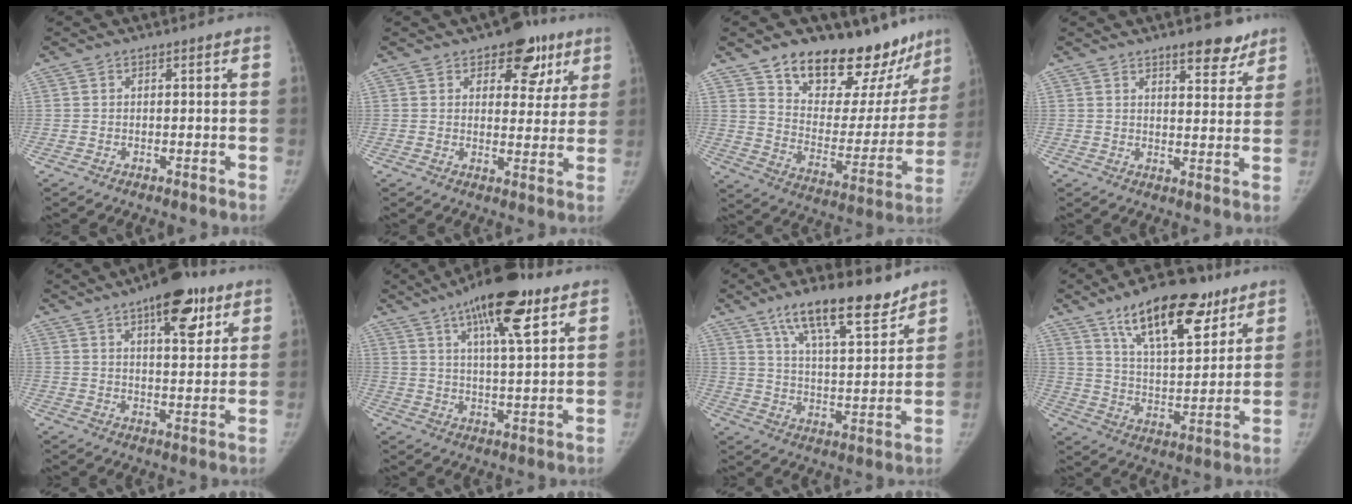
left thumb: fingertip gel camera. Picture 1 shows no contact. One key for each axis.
{"total": 9.9, "fx": 5.7, "fy": 5.8, "fz": 5.6, "tx": -0.023, "ty": -0.021, "tz": 0.073}
{"total": 25.2, "fx": 19.0, "fy": 11.4, "fz": 12.0, "tx": -0.122, "ty": -0.110, "tz": 0.283}
{"total": 7.0, "fx": 5.2, "fy": 2.7, "fz": 3.9, "tx": -0.024, "ty": -0.031, "tz": 0.071}
{"total": 12.8, "fx": 7.2, "fy": 4.9, "fz": 9.4, "tx": -0.101, "ty": -0.030, "tz": 0.100}
{"total": 15.5, "fx": 8.6, "fy": 4.2, "fz": 12.2, "tx": -0.178, "ty": -0.027, "tz": 0.135}
{"total": 15.4, "fx": 11.0, "fy": 4.3, "fz": 9.9, "tx": -0.133, "ty": -0.062, "tz": 0.188}
{"total": 19.3, "fx": 12.0, "fy": 7.5, "fz": 13.2, "tx": -0.175, "ty": -0.052, "tz": 0.204}